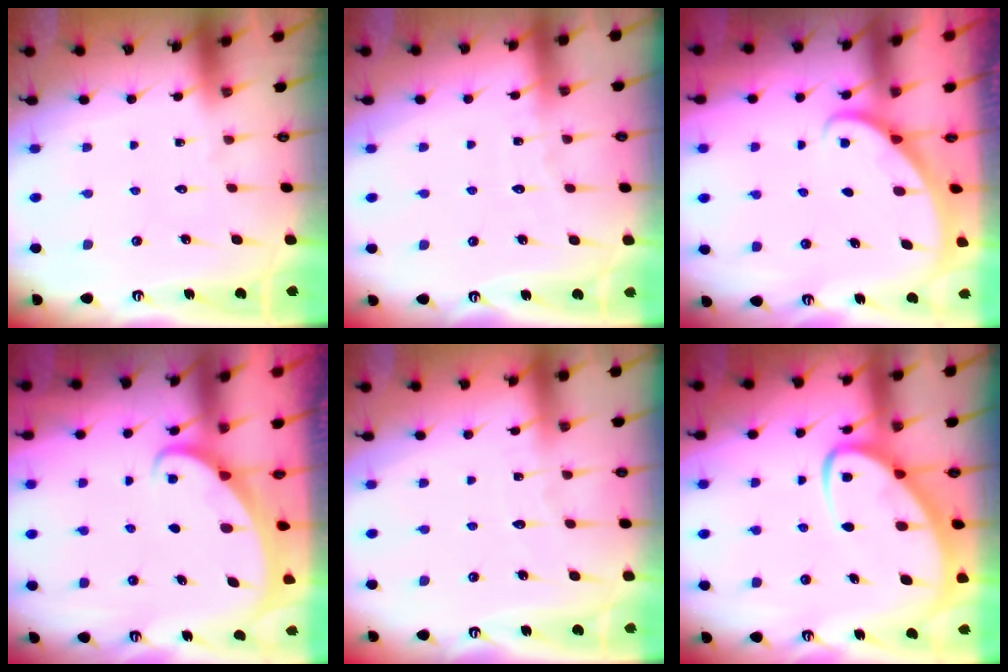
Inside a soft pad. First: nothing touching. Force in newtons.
{"total": 2.7, "press": 2.7, "slide": 0.3}
{"total": 2.1, "press": 2.1, "slide": 0.1}
{"total": 1.5, "press": 1.5, "slide": 0.1}
{"total": 2.0, "press": 2.0, "slide": 0.1}
{"total": 7.9, "press": 7.8, "slide": 0.8}